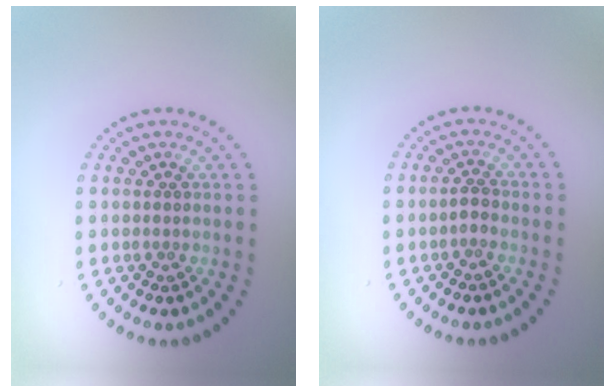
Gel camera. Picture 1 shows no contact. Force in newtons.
{"total": 0.9, "press": 0.8, "slide": 0.4}